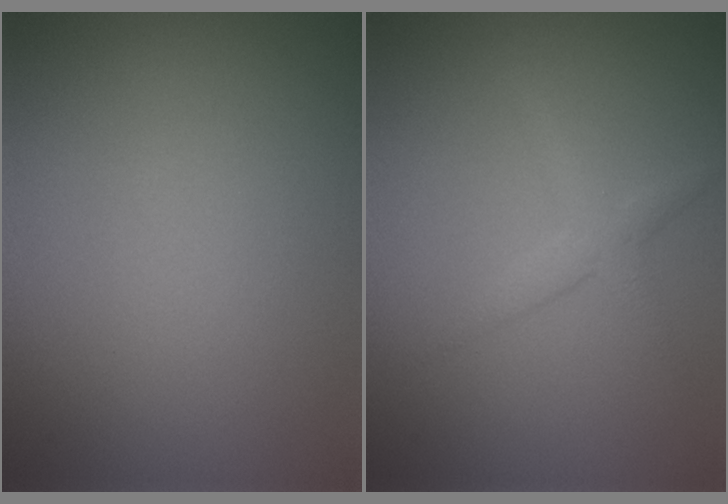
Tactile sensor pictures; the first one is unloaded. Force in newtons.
{"total": 1.8, "press": 1.8, "slide": 0.1}